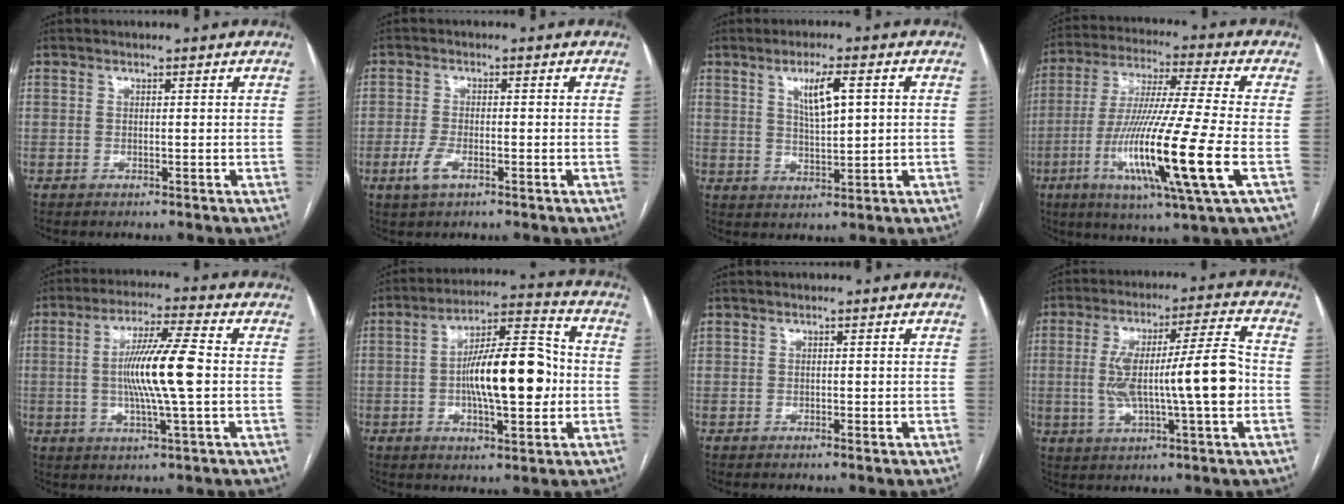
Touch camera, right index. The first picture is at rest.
{"total": 3.5, "force": [-1.7, 1.3, 2.8], "torque": [-0.066, -0.002, -0.030]}
{"total": 5.9, "force": [1.9, 1.1, 5.5], "torque": [-0.102, 0.001, 0.037]}
{"total": 20.0, "force": [-5.6, -0.7, 19.2], "torque": [-0.377, -0.034, -0.108]}
{"total": 11.1, "force": [-0.1, 0.1, 11.1], "torque": [-0.210, 0.000, -0.005]}
{"total": 14.9, "force": [-1.1, 4.2, 14.2], "torque": [-0.240, 0.022, -0.016]}
{"total": 0.6, "force": [0.0, 0.4, 0.4], "torque": [-0.014, 0.005, 0.005]}
{"total": 15.0, "force": [-1.2, 1.3, 14.9], "torque": [-0.262, 0.021, -0.016]}